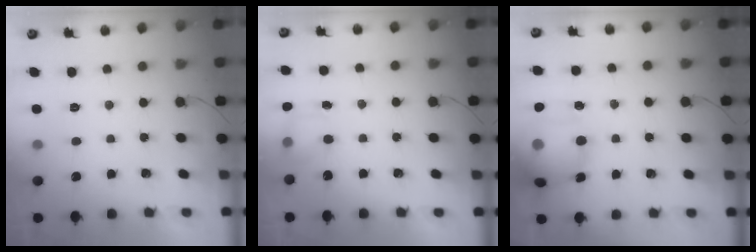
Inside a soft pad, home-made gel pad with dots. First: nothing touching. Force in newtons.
{"total": 4.6, "press": 4.5, "slide": 1.1}
{"total": 16.4, "press": 16.1, "slide": 3.3}